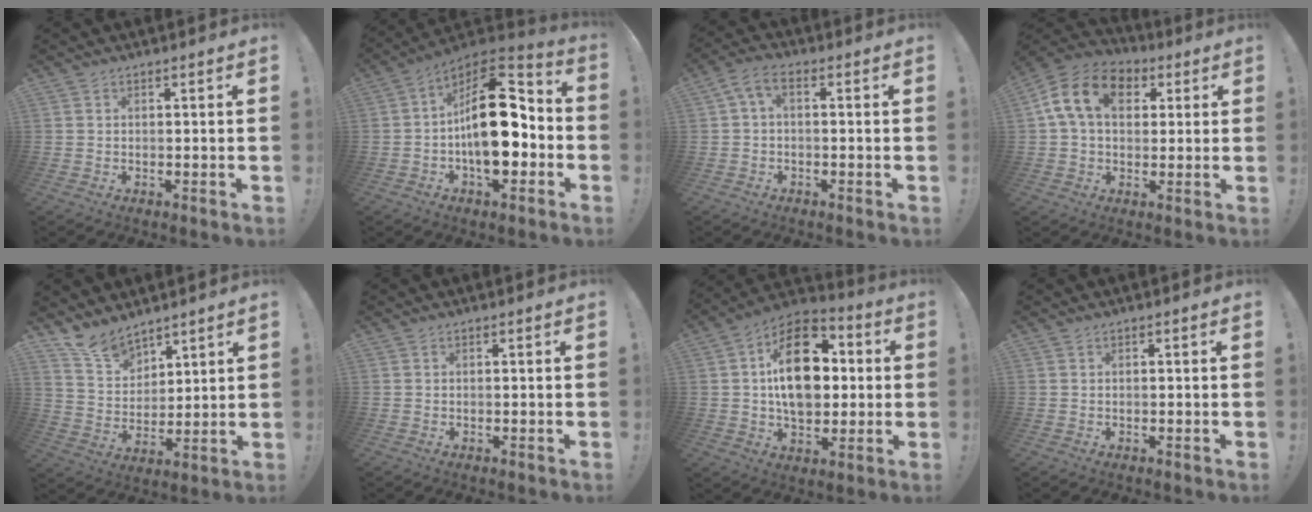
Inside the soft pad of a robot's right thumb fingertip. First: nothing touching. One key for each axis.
{"total": 21.0, "fx": -1.0, "fy": 11.1, "fz": 17.8, "tx": -0.274, "ty": 0.012, "tz": -0.013}
{"total": 4.0, "fx": -0.2, "fy": 1.4, "fz": 3.7, "tx": -0.078, "ty": -0.004, "tz": -0.001}
{"total": 14.7, "fx": 4.3, "fy": 10.1, "fz": 9.7, "tx": -0.172, "ty": 0.003, "tz": 0.079}
{"total": 11.2, "fx": 9.3, "fy": 5.5, "fz": 2.9, "tx": -0.063, "ty": -0.062, "tz": 0.184}
{"total": 0.0}
{"total": 21.1, "fx": 2.7, "fy": 13.9, "fz": 15.7, "tx": -0.235, "ty": 0.010, "tz": 0.050}
{"total": 0.0}